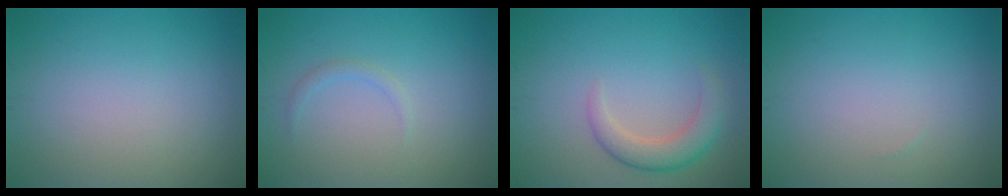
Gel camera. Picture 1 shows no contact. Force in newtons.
{"total": 0.9, "press": 0.9, "slide": 0.1}
{"total": 3.2, "press": 3.2, "slide": 0.2}
{"total": 0.0}